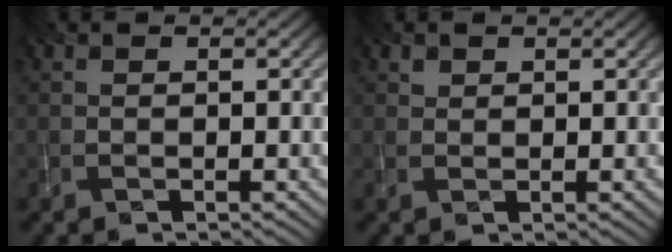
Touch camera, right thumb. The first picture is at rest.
{"total": 0.9, "force": [0.6, 0.6, 0.2], "torque": [-0.005, -0.002, 0.014]}